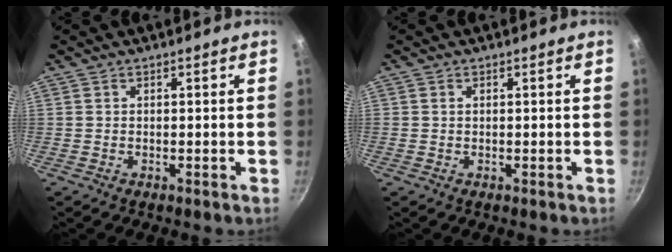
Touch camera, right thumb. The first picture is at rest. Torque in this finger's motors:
{"motor_torque": [-0.19, -0.69, 0.33, -0.02, 0.01]}